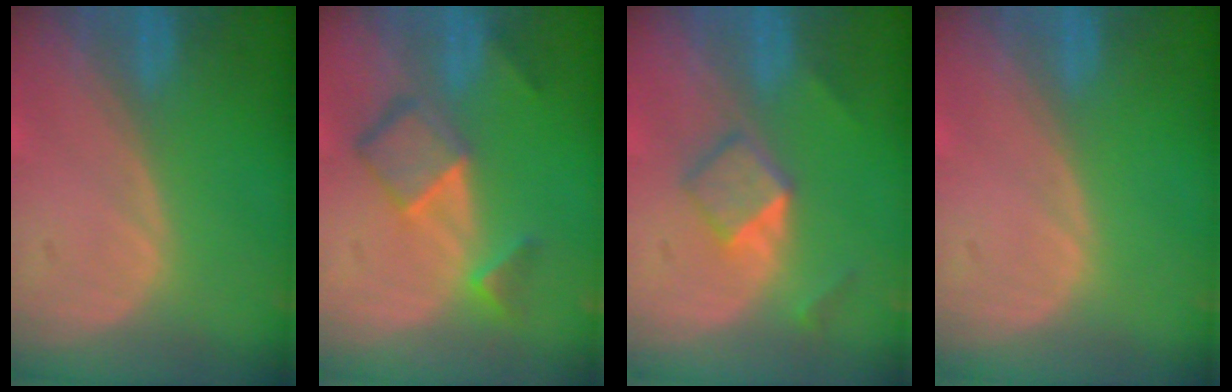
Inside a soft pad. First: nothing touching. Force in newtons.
{"total": 7.1, "press": 6.0, "slide": 3.6}
{"total": 5.4, "press": 4.6, "slide": 2.8}
{"total": 0.0}